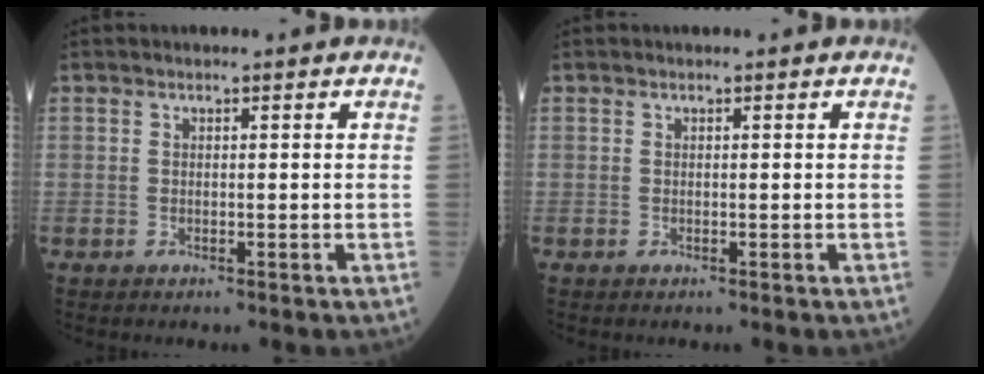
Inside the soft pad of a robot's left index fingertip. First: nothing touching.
{"total": 0.0}